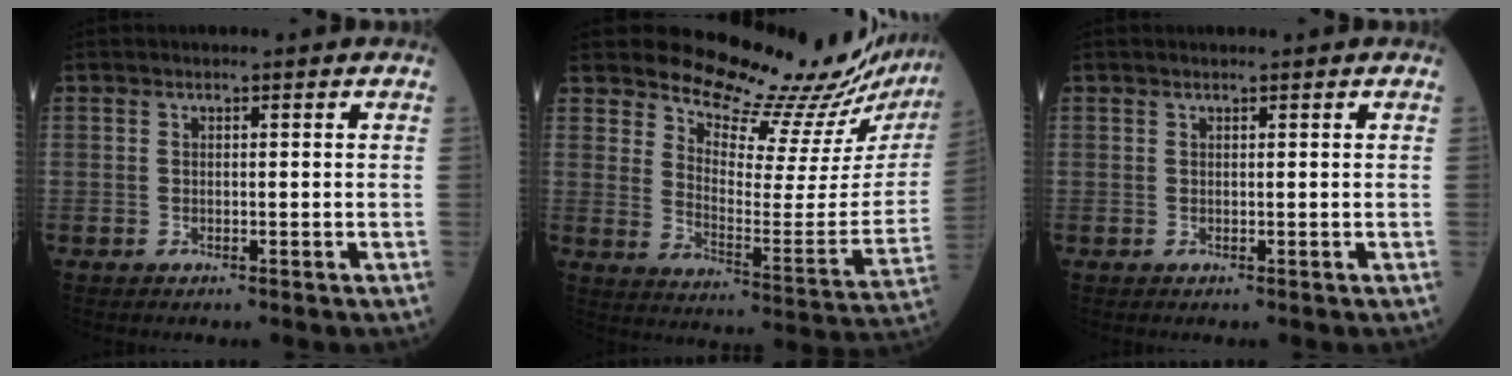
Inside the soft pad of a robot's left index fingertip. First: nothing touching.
{"total": 18.0, "force": [17.4, 1.0, 4.6], "torque": [-0.077, -0.120, 0.223]}
{"total": 0.7, "force": [0.7, 0.0, 0.2], "torque": [-0.007, 0.005, 0.014]}